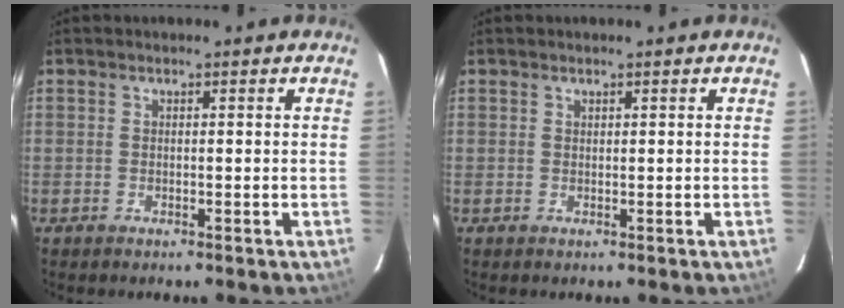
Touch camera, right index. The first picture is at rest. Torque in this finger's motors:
{"motor_torque": [-0.09, 0.03, -0.02, 0.00]}